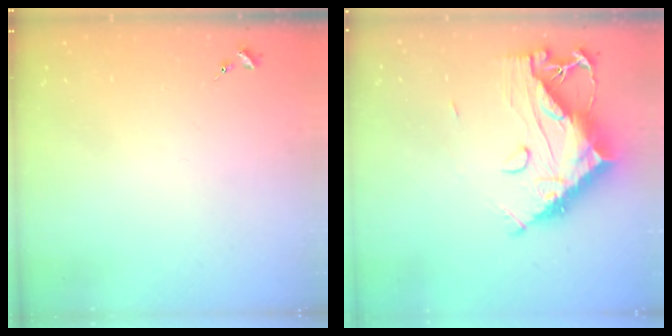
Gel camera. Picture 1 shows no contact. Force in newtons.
{"total": 17.4, "press": 17.3, "slide": 1.6}